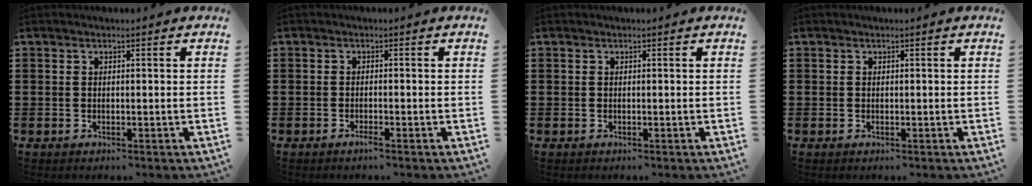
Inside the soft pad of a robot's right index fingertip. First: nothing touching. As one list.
[{"total": 1.2, "force": [-0.8, 0.0, 0.9], "torque": [-0.016, -0.005, -0.014]}, {"total": 0.0}, {"total": 0.0}]